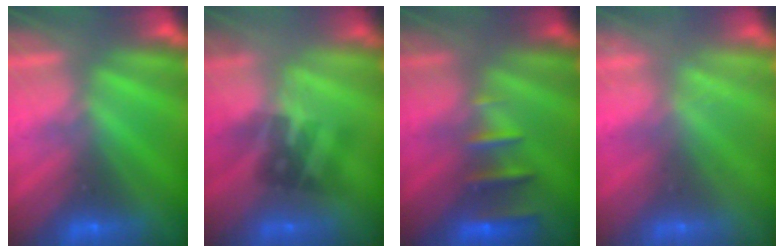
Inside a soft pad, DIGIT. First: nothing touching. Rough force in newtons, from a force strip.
{"total": 2.1}
{"total": 2.4}
{"total": 2.3}